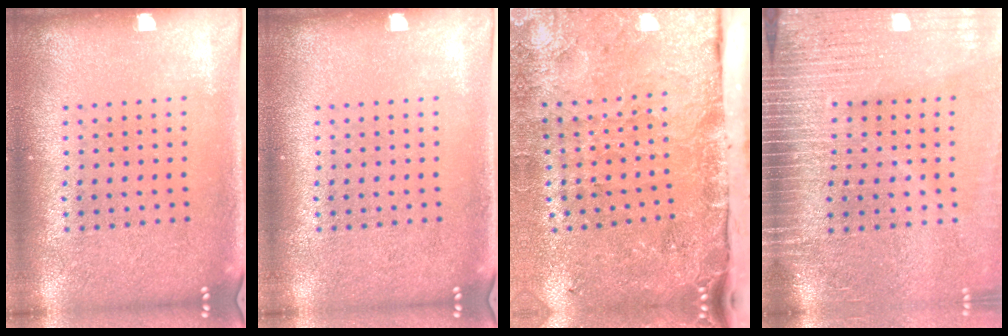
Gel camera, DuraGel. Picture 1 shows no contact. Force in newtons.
{"total": 0.0}
{"total": 4.9, "press": 3.6, "slide": 3.3}
{"total": 3.8, "press": 3.3, "slide": 1.9}